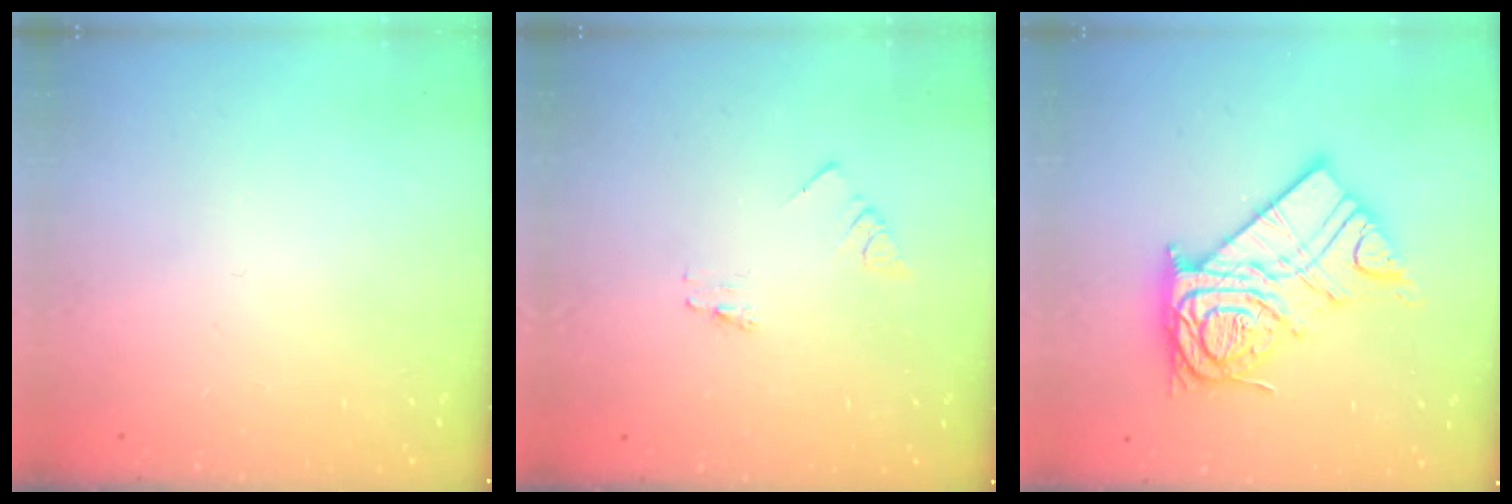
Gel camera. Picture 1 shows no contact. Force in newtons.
{"total": 0.0}
{"total": 20.0, "press": 19.9, "slide": 1.9}